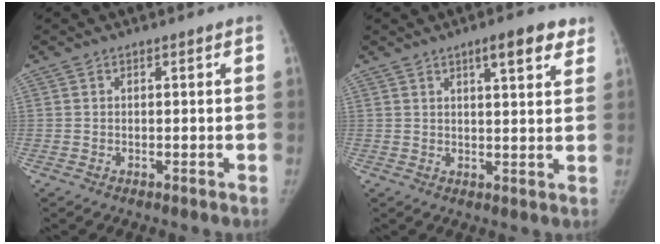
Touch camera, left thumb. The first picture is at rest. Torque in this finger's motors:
{"motor_torque": [0.07, -0.33, 0.64, -0.55, 0.16]}